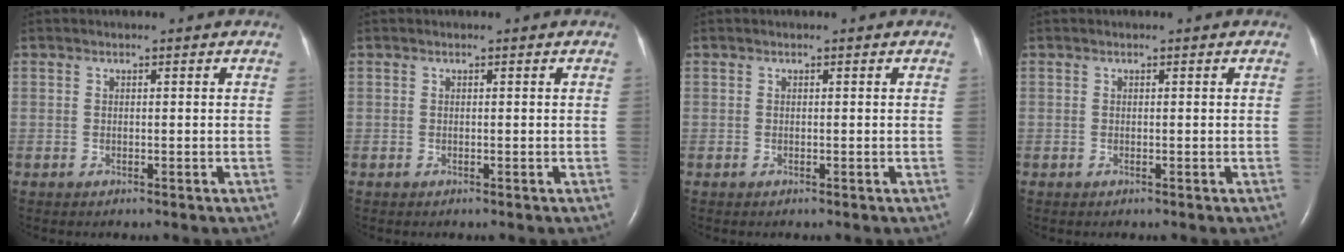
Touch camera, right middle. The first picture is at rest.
{"total": 0.0}
{"total": 0.0}
{"total": 0.0}